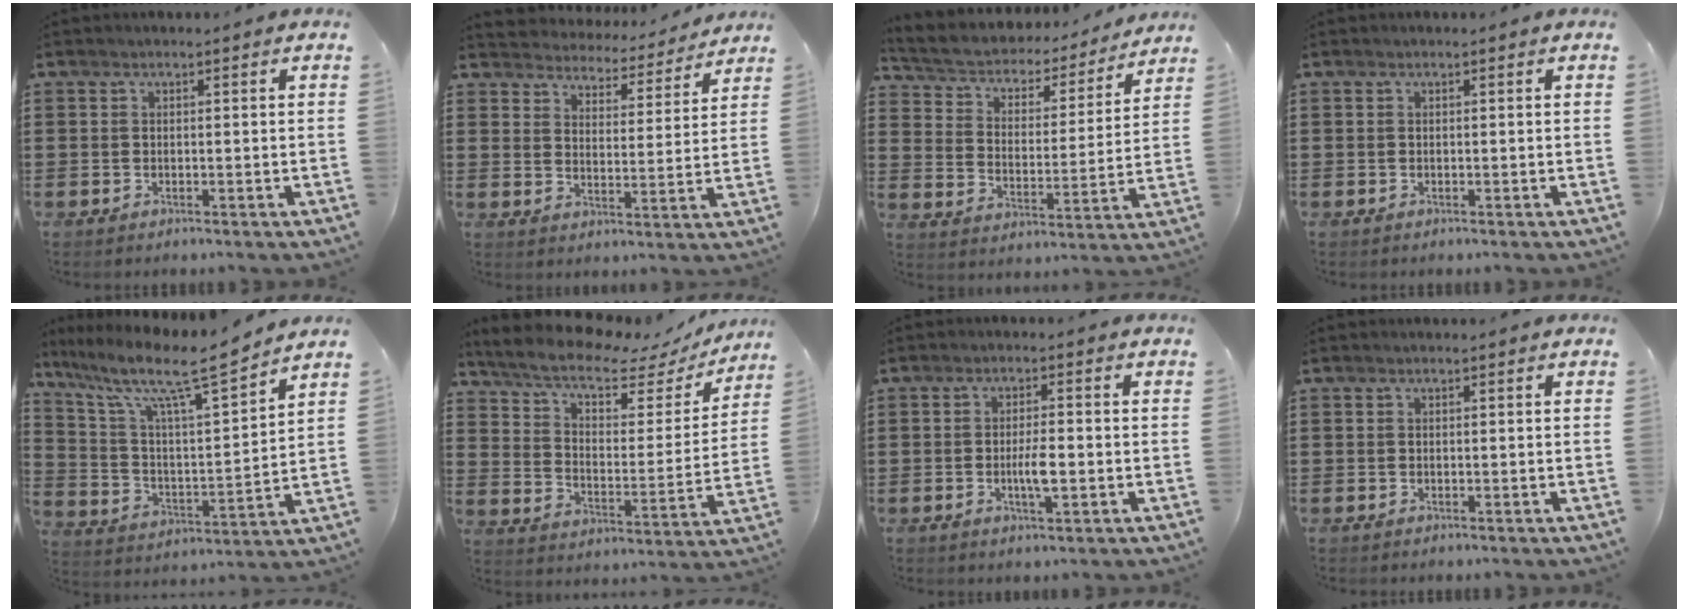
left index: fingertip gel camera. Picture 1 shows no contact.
{"total": 4.0, "force": [4.0, 0.2, -0.3], "torque": [-0.020, -0.036, 0.064]}
{"total": 3.8, "force": [3.5, 1.4, 0.5], "torque": [-0.035, -0.031, 0.051]}
{"total": 0.0}
{"total": 11.7, "force": [8.9, 1.7, 7.4], "torque": [-0.169, -0.051, 0.143]}
{"total": 9.0, "force": [7.2, 2.8, 4.7], "torque": [-0.110, -0.038, 0.120]}
{"total": 3.8, "force": [-0.7, 0.9, 3.7], "torque": [-0.064, 0.003, -0.014]}
{"total": 0.0}